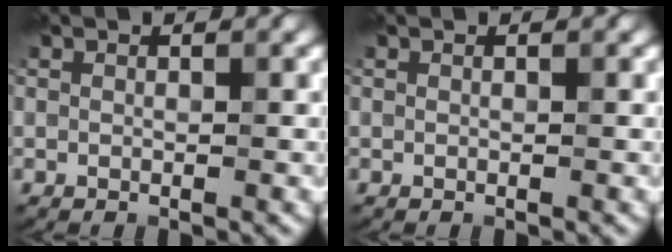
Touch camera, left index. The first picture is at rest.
{"total": 0.0}